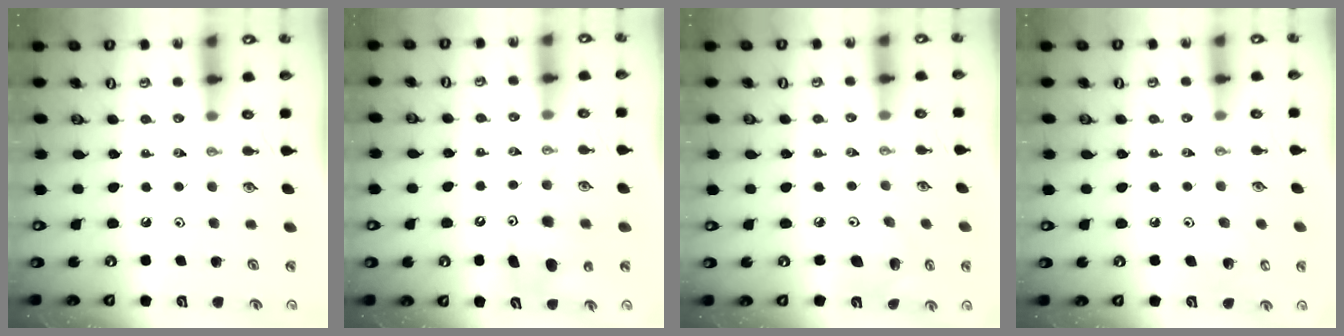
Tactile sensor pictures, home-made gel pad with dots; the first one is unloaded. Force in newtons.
{"total": 9.1, "press": 9.1, "slide": 0.3}
{"total": 9.0, "press": 8.8, "slide": 1.4}
{"total": 6.5, "press": 6.5, "slide": 0.4}